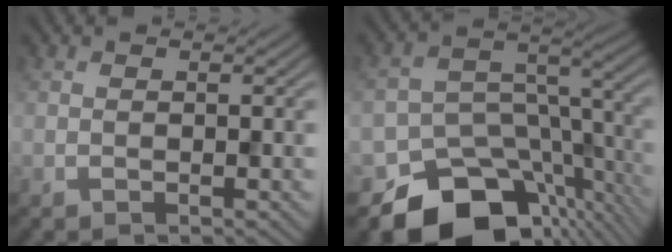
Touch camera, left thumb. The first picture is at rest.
{"total": 13.6, "force": [-8.7, 8.4, 6.3], "torque": [-0.113, -0.037, -0.130]}